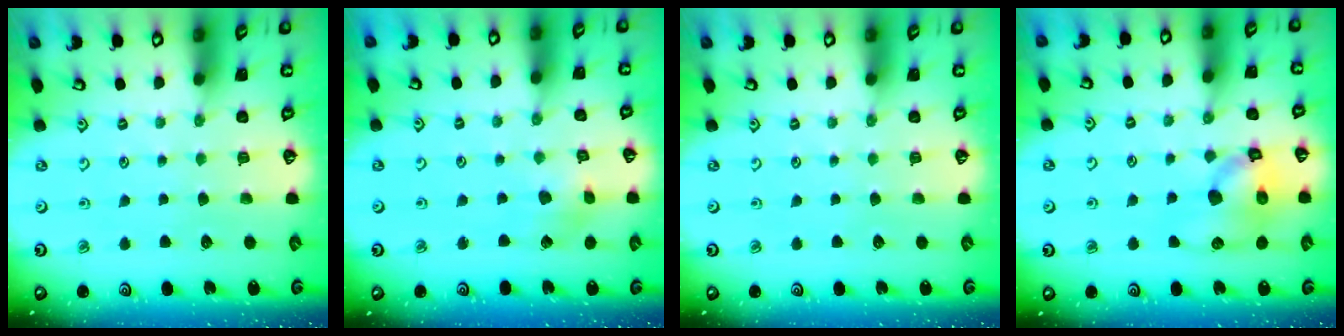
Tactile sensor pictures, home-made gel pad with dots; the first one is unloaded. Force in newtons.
{"total": 3.8, "press": 3.8, "slide": 0.4}
{"total": 0.0}
{"total": 12.5, "press": 12.4, "slide": 1.6}